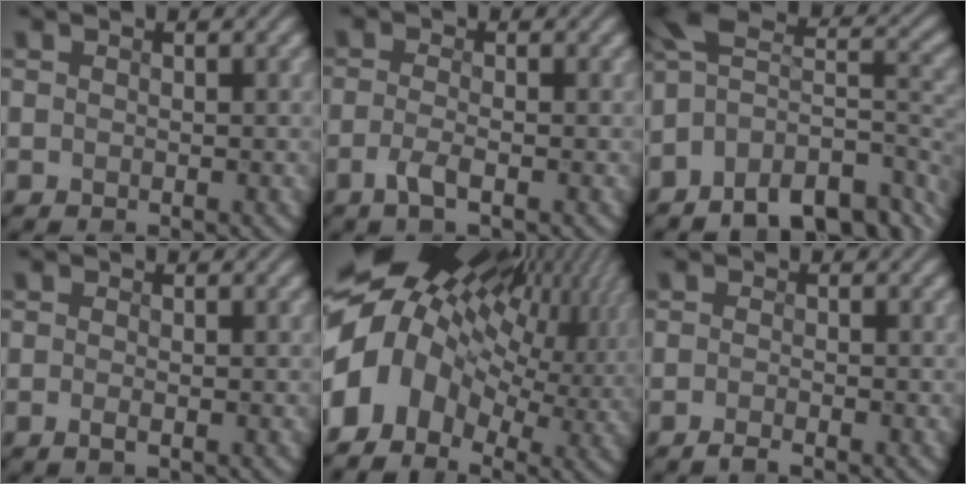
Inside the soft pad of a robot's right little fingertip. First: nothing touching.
{"total": 1.7, "force": [-0.9, 0.3, 1.4], "torque": [-0.038, 0.000, -0.023]}
{"total": 11.2, "force": [-5.8, 6.3, 7.2], "torque": [-0.123, 0.005, -0.070]}
{"total": 0.7, "force": [-0.3, 0.1, 0.6], "torque": [-0.017, 0.001, -0.008]}
{"total": 17.0, "force": [2.6, 11.3, 12.4], "torque": [-0.248, 0.006, 0.057]}
{"total": 1.0, "force": [-0.9, 0.0, 0.5], "torque": [-0.014, 0.003, -0.022]}